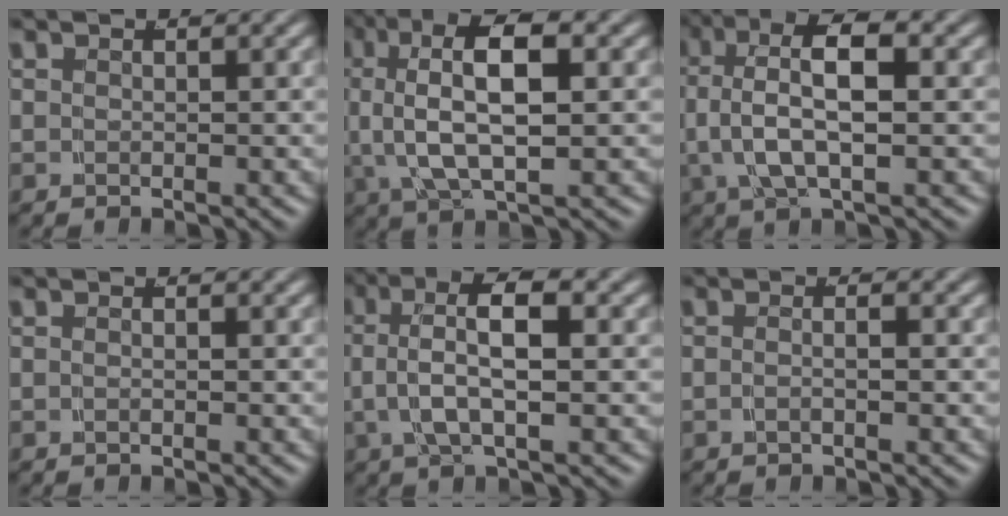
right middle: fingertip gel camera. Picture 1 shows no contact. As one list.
[{"total": 9.3, "force": [1.6, 5.2, 7.6], "torque": [-0.155, -0.008, 0.025]}, {"total": 8.0, "force": [1.6, 4.7, 6.3], "torque": [-0.126, 0.004, 0.019]}, {"total": 0.5, "force": [-0.4, 0.2, 0.3], "torque": [-0.008, 0.002, -0.009]}, {"total": 6.5, "force": [1.5, 3.5, 5.3], "torque": [-0.098, 0.013, 0.013]}, {"total": 1.3, "force": [-0.7, 0.2, 1.1], "torque": [-0.018, 0.003, -0.016]}]